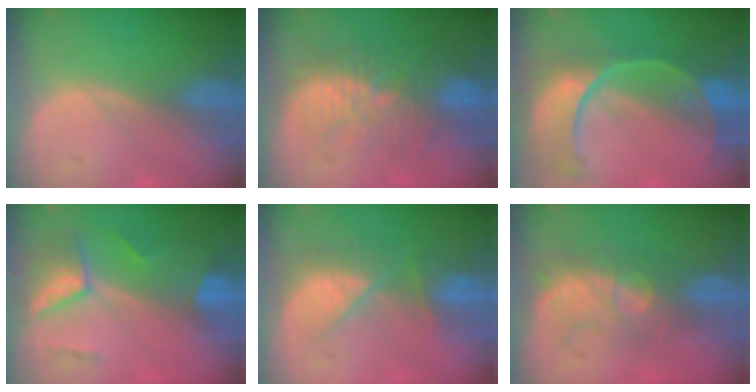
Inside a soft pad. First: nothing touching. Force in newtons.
{"total": 11.4, "press": 9.9, "slide": 5.6}
{"total": 11.2, "press": 9.4, "slide": 6.1}
{"total": 7.3, "press": 6.5, "slide": 3.3}
{"total": 7.5, "press": 6.7, "slide": 3.4}
{"total": 8.2, "press": 7.3, "slide": 3.7}